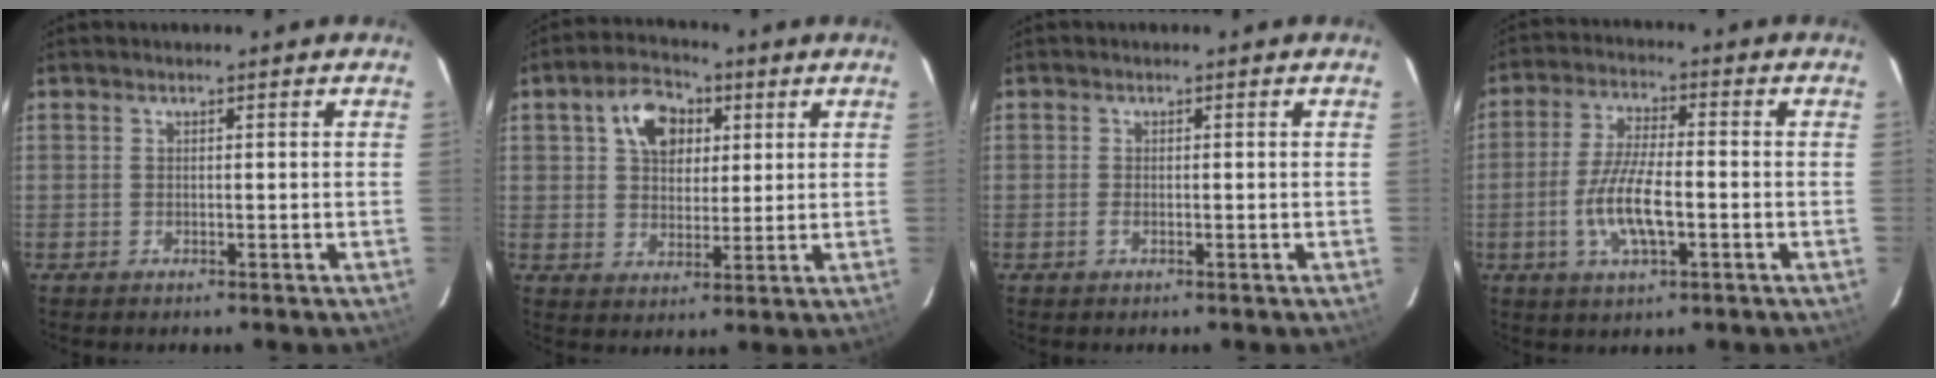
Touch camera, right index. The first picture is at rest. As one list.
[{"total": 8.9, "force": [3.3, 6.2, 5.5], "torque": [-0.097, 0.025, 0.058]}, {"total": 0.9, "force": [-0.3, 0.4, 0.7], "torque": [-0.017, -0.001, -0.006]}, {"total": 9.5, "force": [-2.7, 2.8, 8.6], "torque": [-0.175, -0.004, -0.051]}]